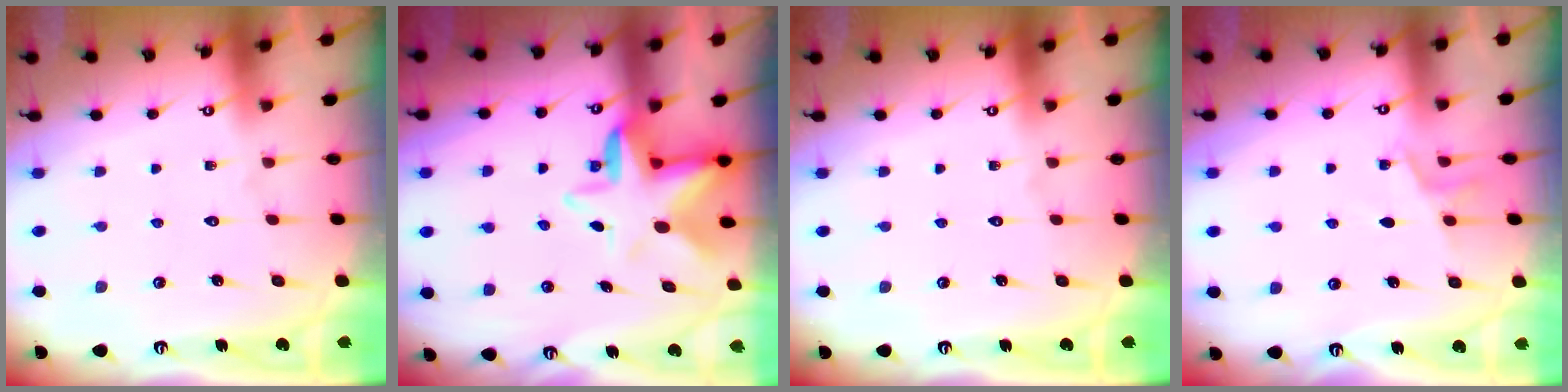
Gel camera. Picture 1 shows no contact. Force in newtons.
{"total": 7.5, "press": 7.3, "slide": 1.7}
{"total": 0.0}
{"total": 5.7, "press": 5.2, "slide": 2.3}